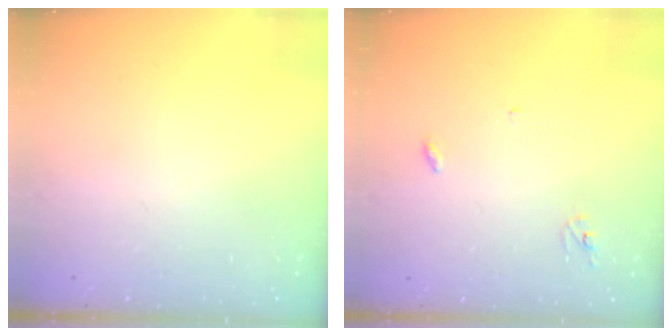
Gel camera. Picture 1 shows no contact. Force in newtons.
{"total": 2.8, "press": 2.8, "slide": 0.2}